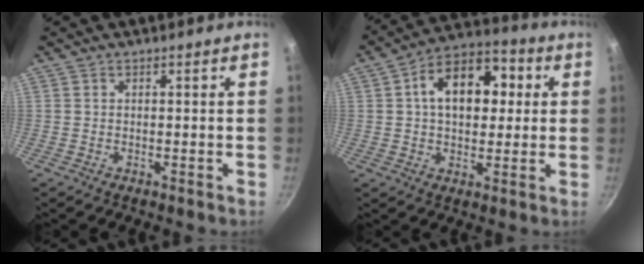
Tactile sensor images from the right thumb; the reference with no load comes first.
{"total": 14.7, "force": [2.8, 9.3, 11.1], "torque": [-0.137, 0.021, 0.034]}